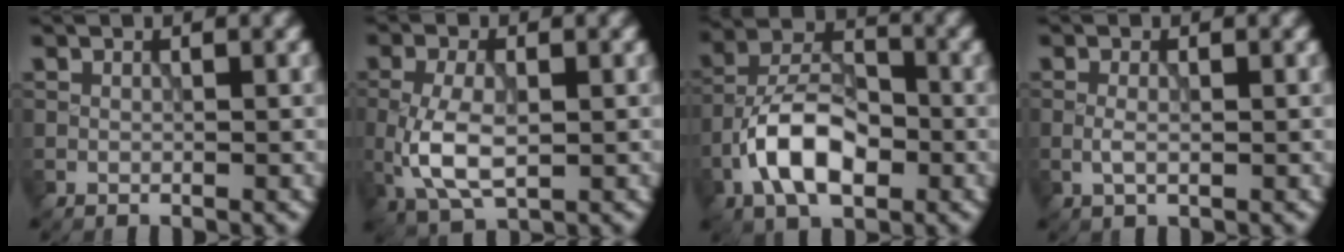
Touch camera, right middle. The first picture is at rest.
{"total": 5.7, "force": [-1.0, 2.9, 4.8], "torque": [-0.111, -0.007, -0.016]}
{"total": 8.2, "force": [-3.1, 4.4, 6.2], "torque": [-0.110, 0.011, -0.065]}
{"total": 1.3, "force": [-0.3, 0.5, 1.2], "torque": [-0.027, -0.001, -0.009]}